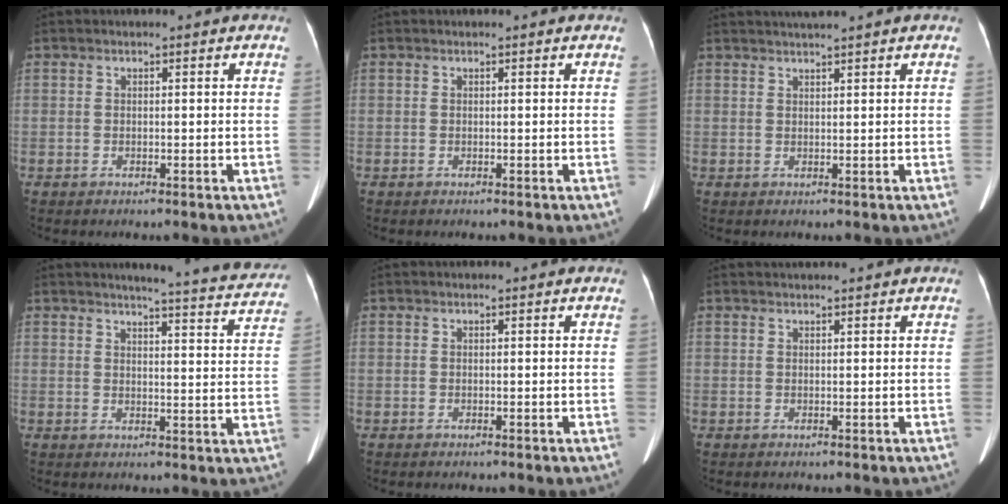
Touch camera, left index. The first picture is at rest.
{"total": 0.0}
{"total": 3.0, "force": [2.7, -0.8, 1.2], "torque": [-0.013, 0.019, 0.050]}
{"total": 15.8, "force": [14.9, 0.8, 5.1], "torque": [-0.055, -0.061, 0.151]}
{"total": 0.0}
{"total": 2.0, "force": [1.9, -0.3, 0.6], "torque": [-0.005, 0.020, 0.035]}